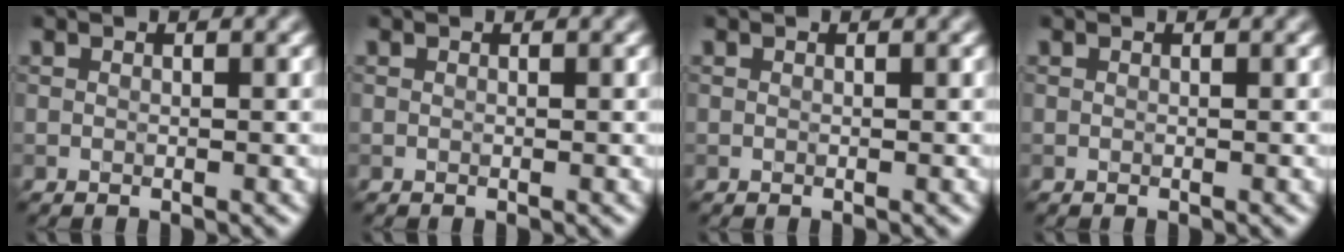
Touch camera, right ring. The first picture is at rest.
{"total": 0.0}
{"total": 0.0}
{"total": 0.0}